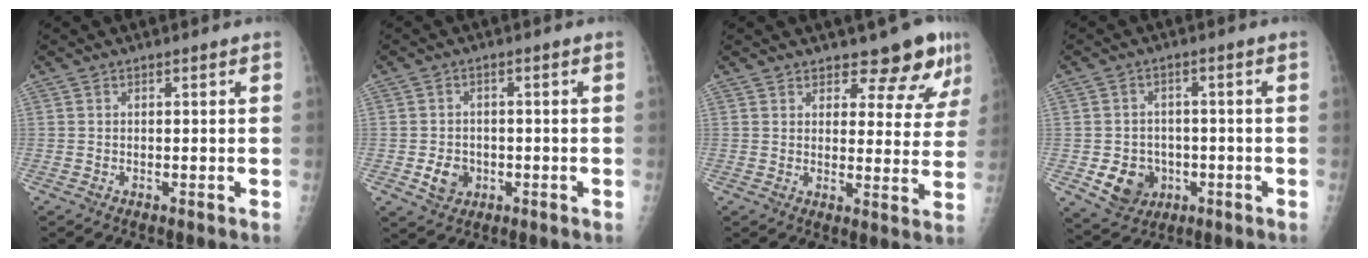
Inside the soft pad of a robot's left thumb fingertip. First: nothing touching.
{"total": 4.5, "force": [-1.2, 3.7, 2.2], "torque": [-0.024, 0.005, -0.015]}
{"total": 9.1, "force": [7.4, 3.6, 3.9], "torque": [-0.016, -0.050, 0.085]}
{"total": 7.8, "force": [-2.1, 6.8, 3.3], "torque": [-0.027, 0.010, -0.022]}